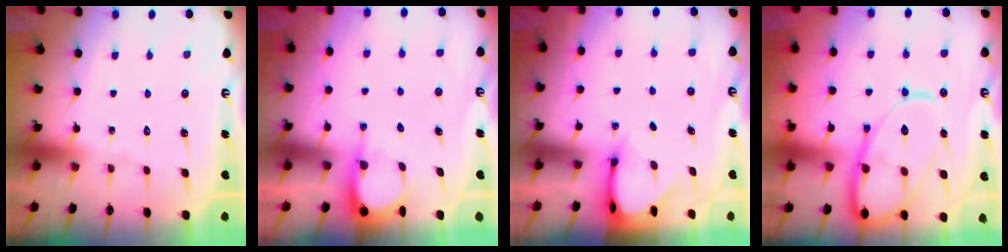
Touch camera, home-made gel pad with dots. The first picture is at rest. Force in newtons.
{"total": 4.3, "press": 4.2, "slide": 0.4}
{"total": 2.9, "press": 2.9, "slide": 0.2}
{"total": 17.0, "press": 16.9, "slide": 1.8}